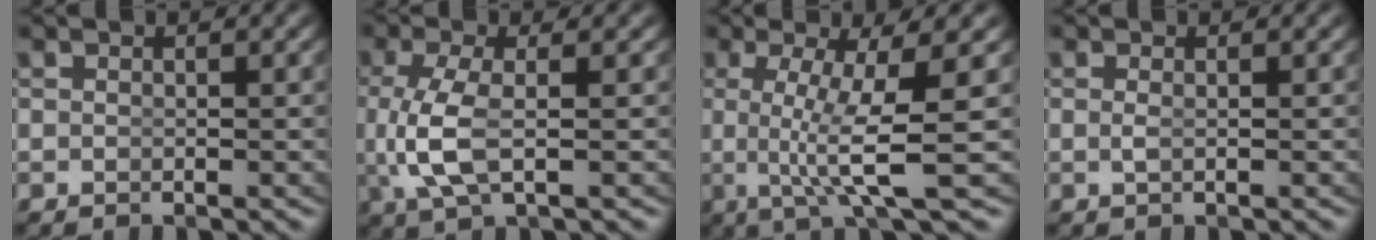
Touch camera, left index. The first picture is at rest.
{"total": 4.4, "force": [-0.4, 1.6, 4.1], "torque": [-0.112, -0.017, 0.008]}
{"total": 6.5, "force": [-0.3, 0.3, 6.5], "torque": [-0.111, -0.018, 0.005]}
{"total": 0.7, "force": [-0.1, -0.5, 0.5], "torque": [-0.016, -0.015, 0.007]}